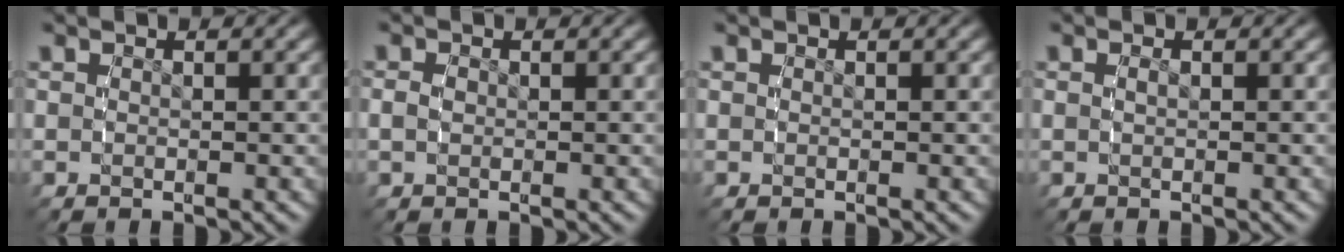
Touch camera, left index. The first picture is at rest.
{"total": 0.9, "force": [-0.1, 0.6, 0.7], "torque": [-0.015, -0.001, -0.002]}
{"total": 0.0}
{"total": 0.7, "force": [-0.1, 0.4, 0.5], "torque": [-0.013, 0.002, -0.006]}